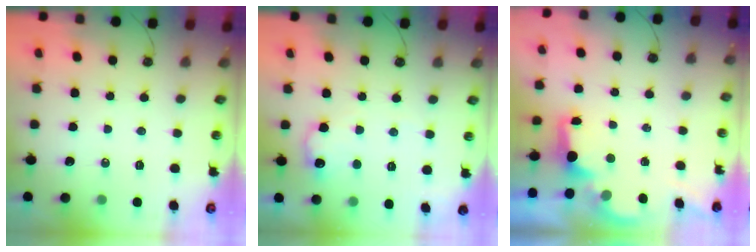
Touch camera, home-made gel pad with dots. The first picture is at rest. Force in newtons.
{"total": 8.5, "press": 8.4, "slide": 0.8}
{"total": 2.0, "press": 1.9, "slide": 0.8}